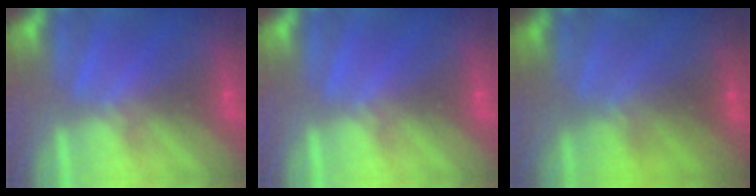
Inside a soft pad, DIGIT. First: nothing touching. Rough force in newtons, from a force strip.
{"total": 0.0}
{"total": 2.9}